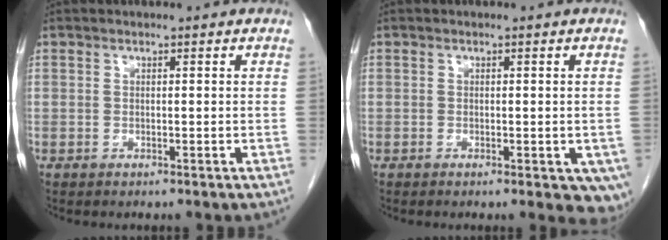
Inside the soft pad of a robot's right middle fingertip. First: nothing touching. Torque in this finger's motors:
{"motor_torque": [1.09, -1.05, 0.10, 0.05]}